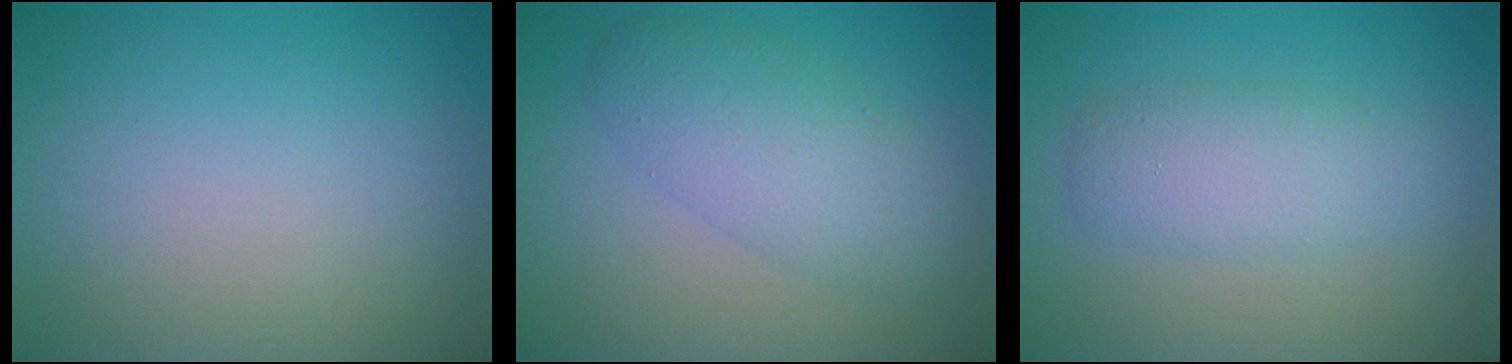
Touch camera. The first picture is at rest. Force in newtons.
{"total": 4.9, "press": 4.9, "slide": 0.1}
{"total": 2.3, "press": 2.3, "slide": 0.2}